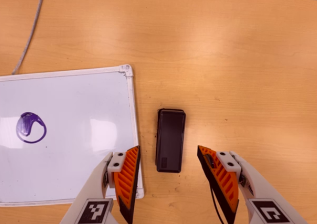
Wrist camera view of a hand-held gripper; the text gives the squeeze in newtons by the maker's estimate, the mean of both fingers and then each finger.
{"total": 0.0}